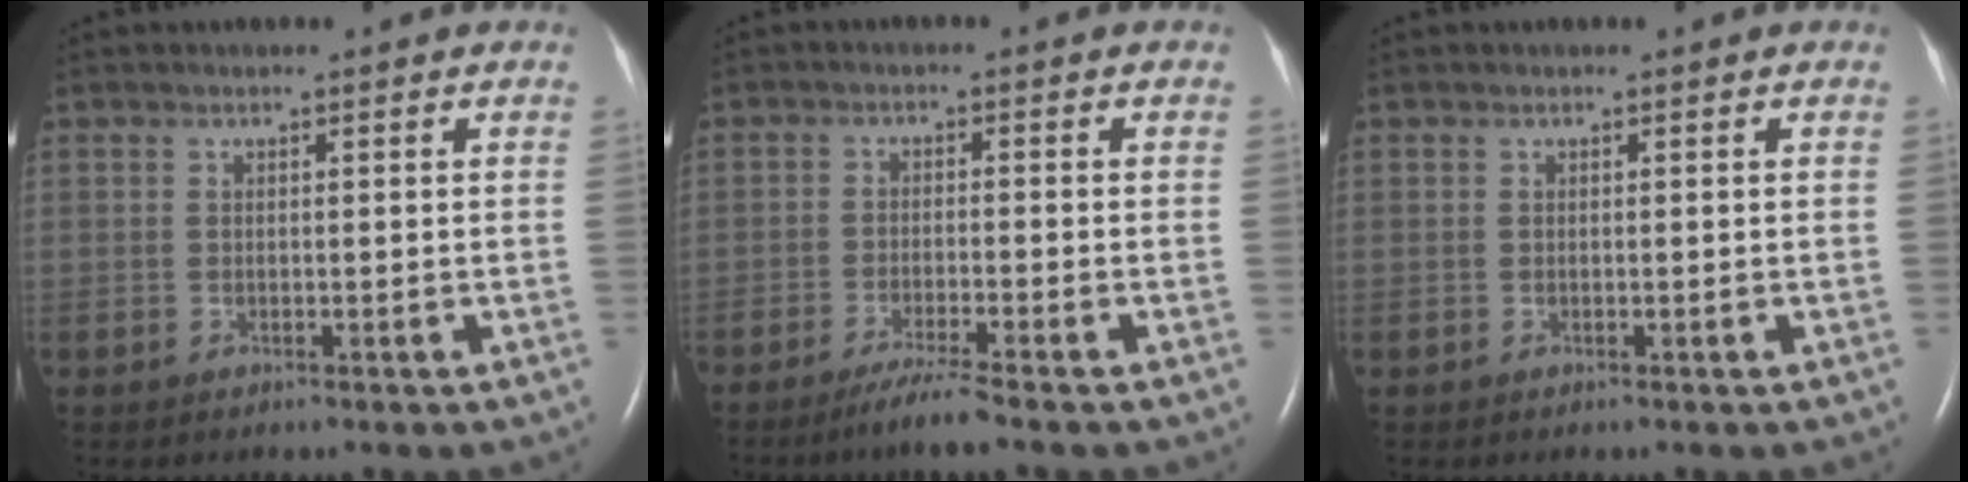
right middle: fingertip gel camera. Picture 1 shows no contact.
{"total": 4.3, "force": [-3.4, -0.7, 2.6], "torque": [-0.053, -0.013, -0.068]}
{"total": 0.0}